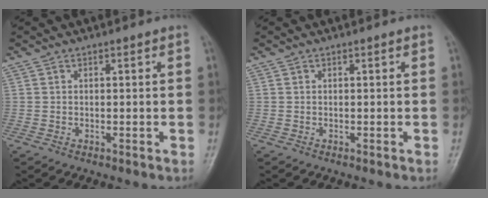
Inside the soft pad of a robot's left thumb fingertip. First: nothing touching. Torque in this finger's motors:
{"motor_torque": [-0.01, 0.01, -0.07, -0.08, 0.00]}